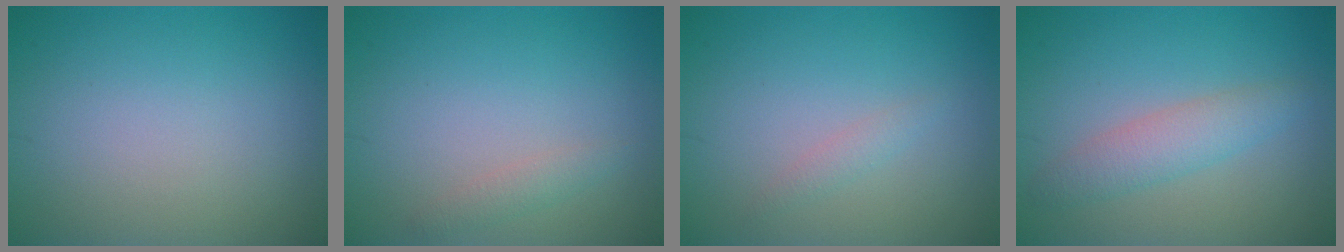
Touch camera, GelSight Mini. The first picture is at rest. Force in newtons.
{"total": 1.1, "press": 1.1, "slide": 0.1}
{"total": 1.0, "press": 1.0, "slide": 0.0}
{"total": 2.9, "press": 2.9, "slide": 0.1}